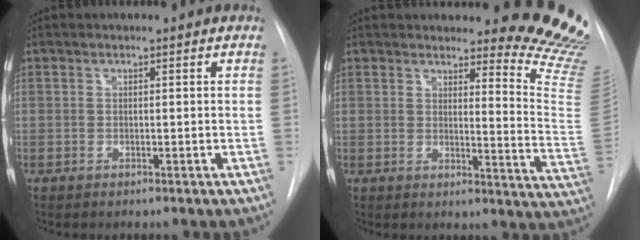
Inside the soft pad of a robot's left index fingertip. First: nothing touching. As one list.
[{"total": 14.1, "force": [13.7, 0.2, 3.5], "torque": [-0.024, -0.156, 0.130]}]